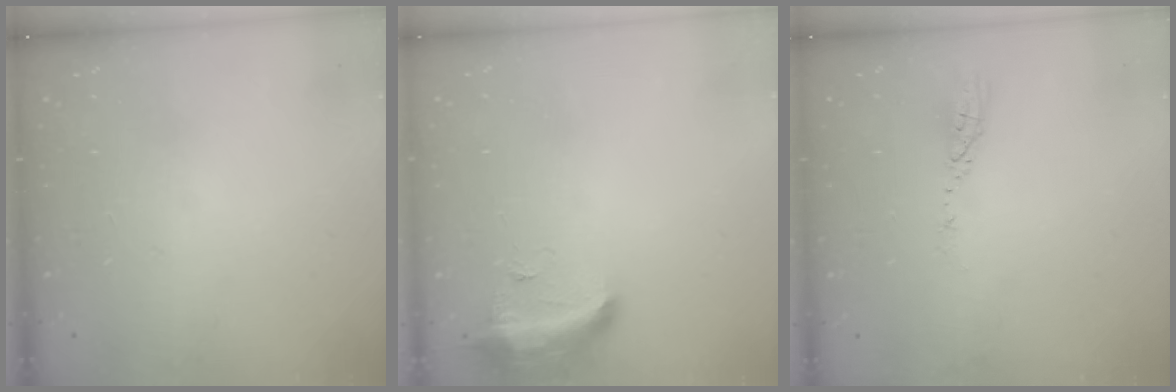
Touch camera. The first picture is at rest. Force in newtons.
{"total": 12.6, "press": 10.6, "slide": 6.9}
{"total": 3.6, "press": 3.6, "slide": 0.2}